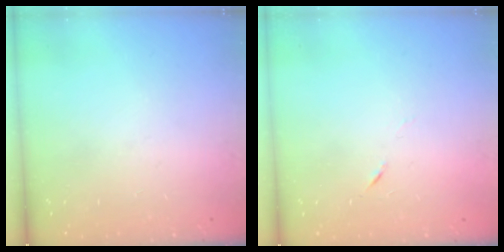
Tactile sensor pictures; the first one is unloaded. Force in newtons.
{"total": 3.8, "press": 3.6, "slide": 1.1}